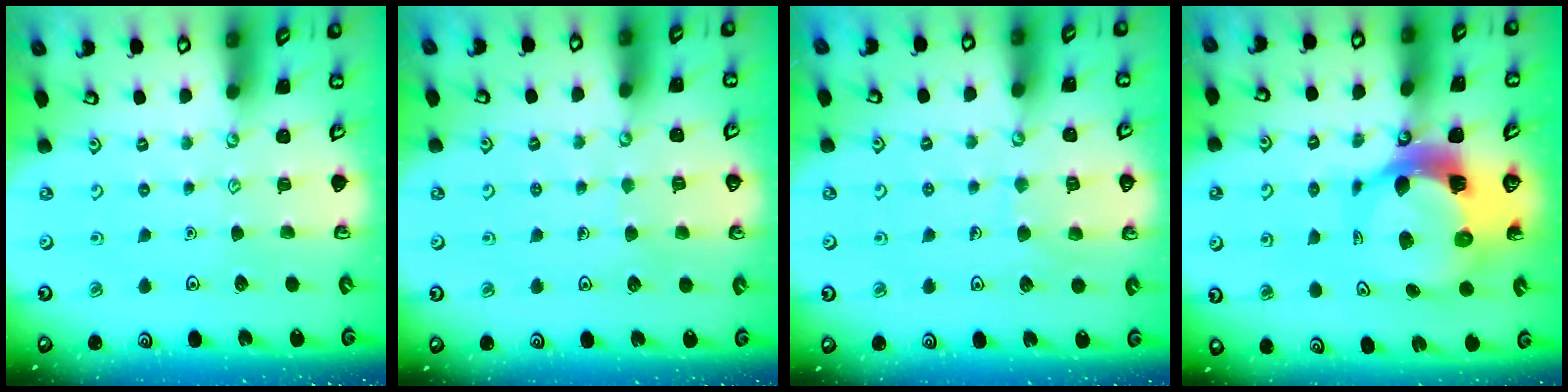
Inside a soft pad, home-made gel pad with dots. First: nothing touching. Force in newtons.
{"total": 4.4, "press": 4.4, "slide": 0.3}
{"total": 5.7, "press": 5.7, "slide": 0.5}
{"total": 12.0, "press": 11.9, "slide": 1.3}